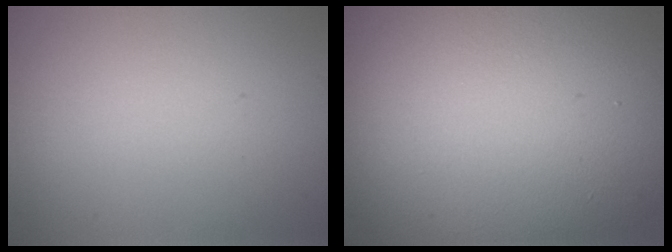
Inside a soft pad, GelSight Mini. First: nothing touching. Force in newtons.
{"total": 17.4, "press": 17.4, "slide": 0.9}